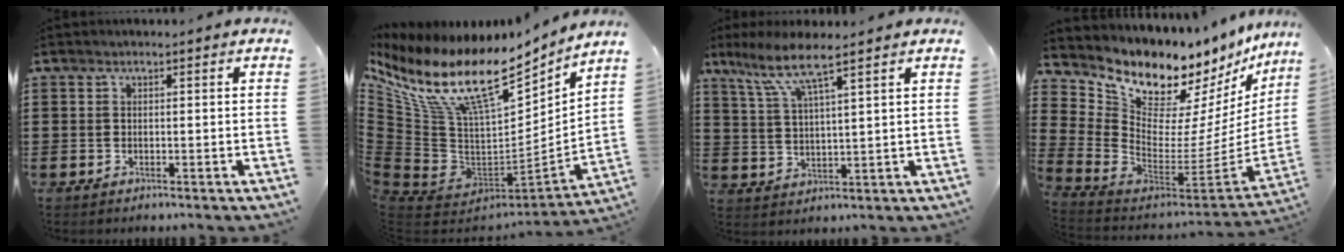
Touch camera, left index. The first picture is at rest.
{"total": 17.8, "force": [11.6, 6.8, 11.7], "torque": [-0.276, -0.081, 0.199]}
{"total": 7.3, "force": [5.2, 0.4, 5.1], "torque": [-0.116, -0.014, 0.090]}
{"total": 8.5, "force": [7.7, 3.1, 2.0], "torque": [-0.067, -0.098, 0.129]}